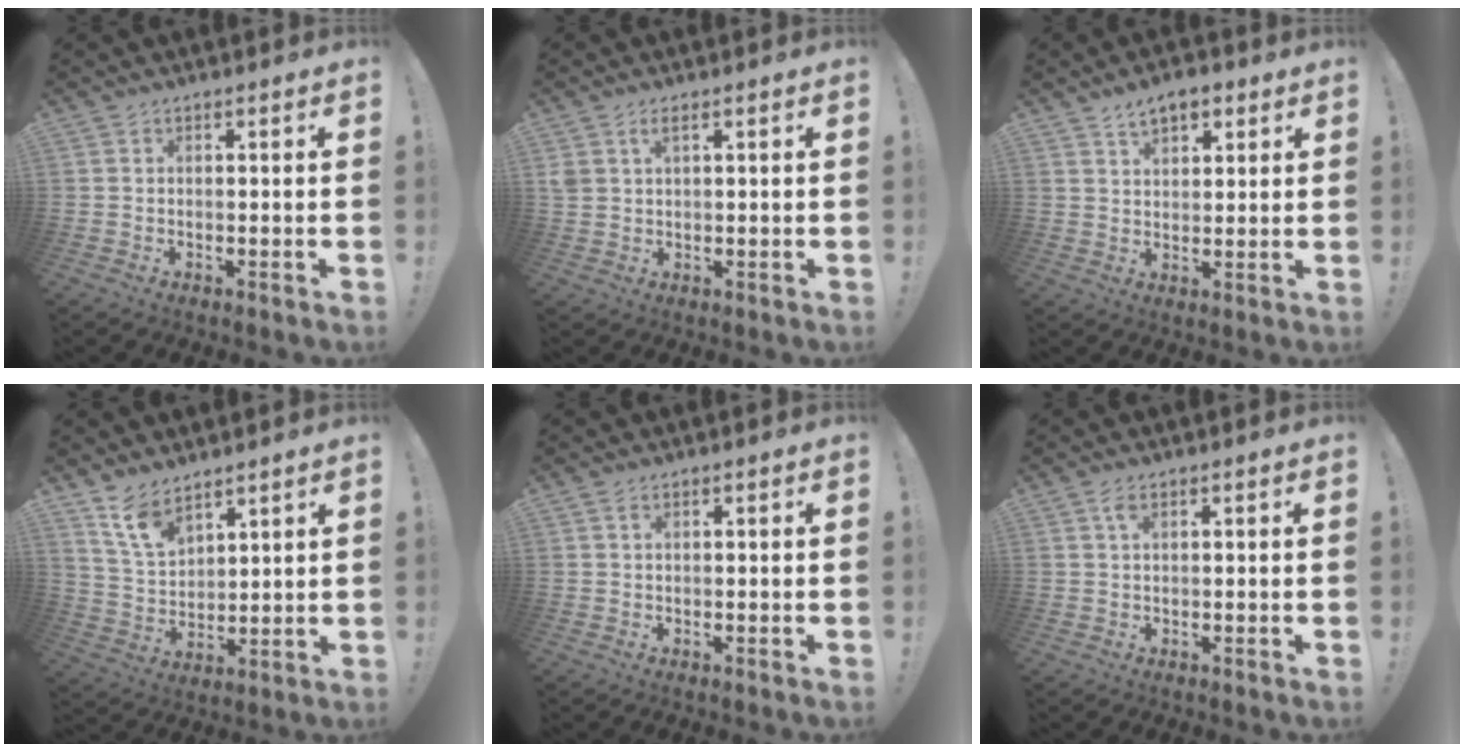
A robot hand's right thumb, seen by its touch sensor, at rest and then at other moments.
{"total": 2.9, "force": [1.4, 1.5, 2.1], "torque": [-0.039, 0.000, 0.026]}
{"total": 6.4, "force": [3.7, 3.9, 3.4], "torque": [-0.050, -0.010, 0.067]}
{"total": 9.8, "force": [7.7, 4.8, 3.8], "torque": [-0.086, -0.044, 0.151]}
{"total": 1.2, "force": [0.6, 0.6, 0.9], "torque": [-0.017, 0.002, 0.010]}
{"total": 2.3, "force": [1.0, 1.0, 1.8], "torque": [-0.038, 0.002, 0.017]}